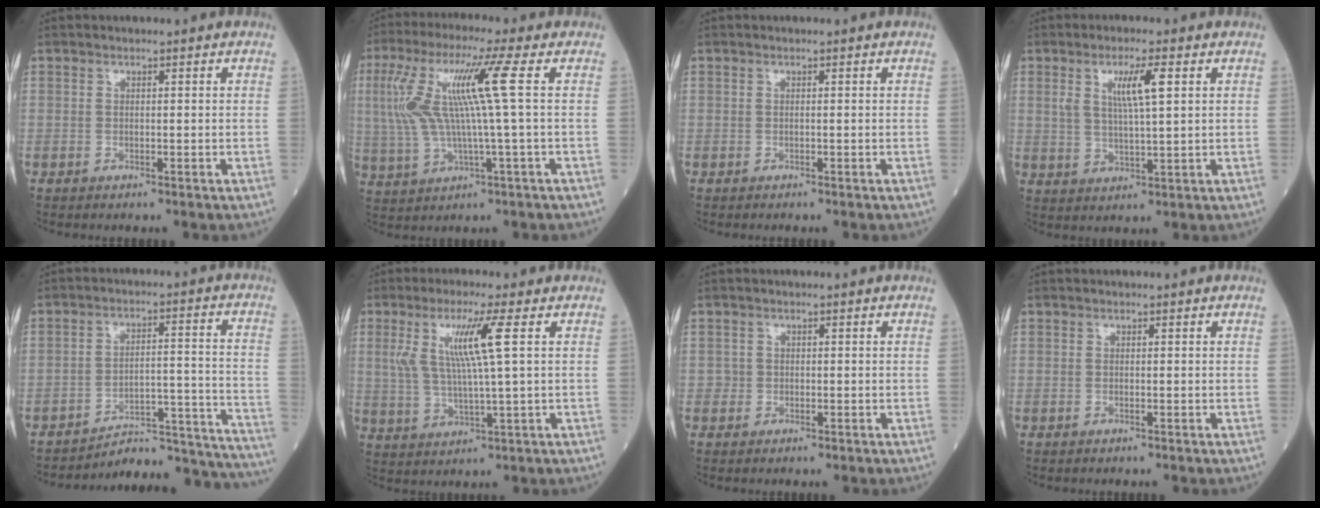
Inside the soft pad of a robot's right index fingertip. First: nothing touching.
{"total": 12.3, "force": [2.4, -0.2, 12.0], "torque": [-0.261, 0.024, 0.047]}
{"total": 0.0}
{"total": 6.1, "force": [2.2, 0.6, 5.7], "torque": [-0.108, 0.002, 0.042]}
{"total": 18.4, "force": [-18.2, 0.6, 1.9], "torque": [0.011, 0.048, -0.242]}
{"total": 8.4, "force": [2.5, -0.4, 8.1], "torque": [-0.169, 0.002, 0.051]}
{"total": 1.0, "force": [-0.2, 0.9, 0.0], "torque": [0.006, 0.005, -0.006]}
{"total": 0.0}